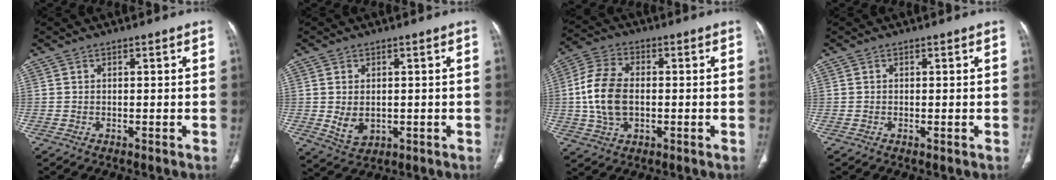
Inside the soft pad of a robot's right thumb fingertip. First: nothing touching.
{"total": 5.1, "force": [-0.2, 3.6, 3.6], "torque": [-0.056, -0.010, 0.011]}
{"total": 11.5, "force": [-0.3, 7.3, 8.9], "torque": [-0.180, 0.013, -0.008]}
{"total": 0.0}